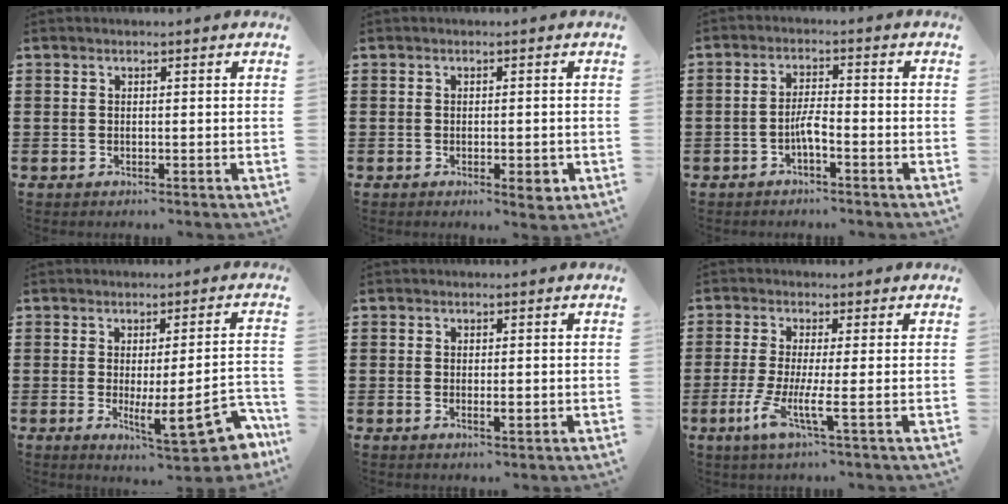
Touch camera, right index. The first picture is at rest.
{"total": 2.7, "force": [-0.9, 0.8, 2.5], "torque": [-0.039, 0.000, -0.014]}
{"total": 3.0, "force": [-1.6, 0.8, 2.5], "torque": [-0.053, 0.002, -0.032]}
{"total": 10.6, "force": [-3.4, 2.2, 9.7], "torque": [-0.136, -0.020, -0.056]}
{"total": 1.8, "force": [-0.3, 0.7, 1.7], "torque": [-0.030, 0.000, -0.005]}
{"total": 6.0, "force": [-1.8, 0.1, 5.7], "torque": [-0.128, -0.025, -0.037]}